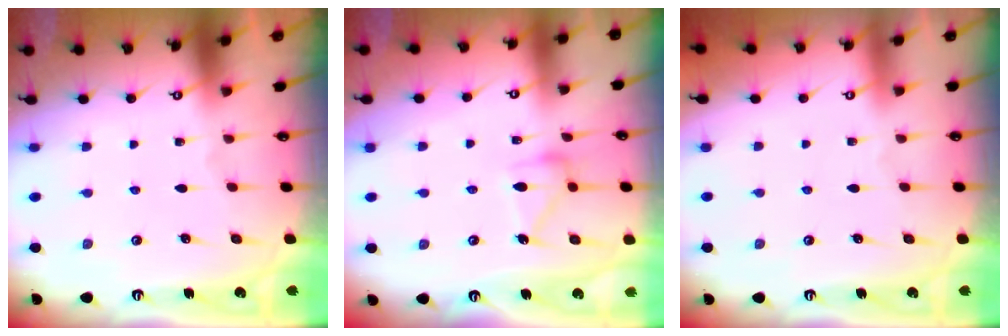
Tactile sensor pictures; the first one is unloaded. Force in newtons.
{"total": 13.3, "press": 13.2, "slide": 0.6}
{"total": 3.9, "press": 3.9, "slide": 0.1}